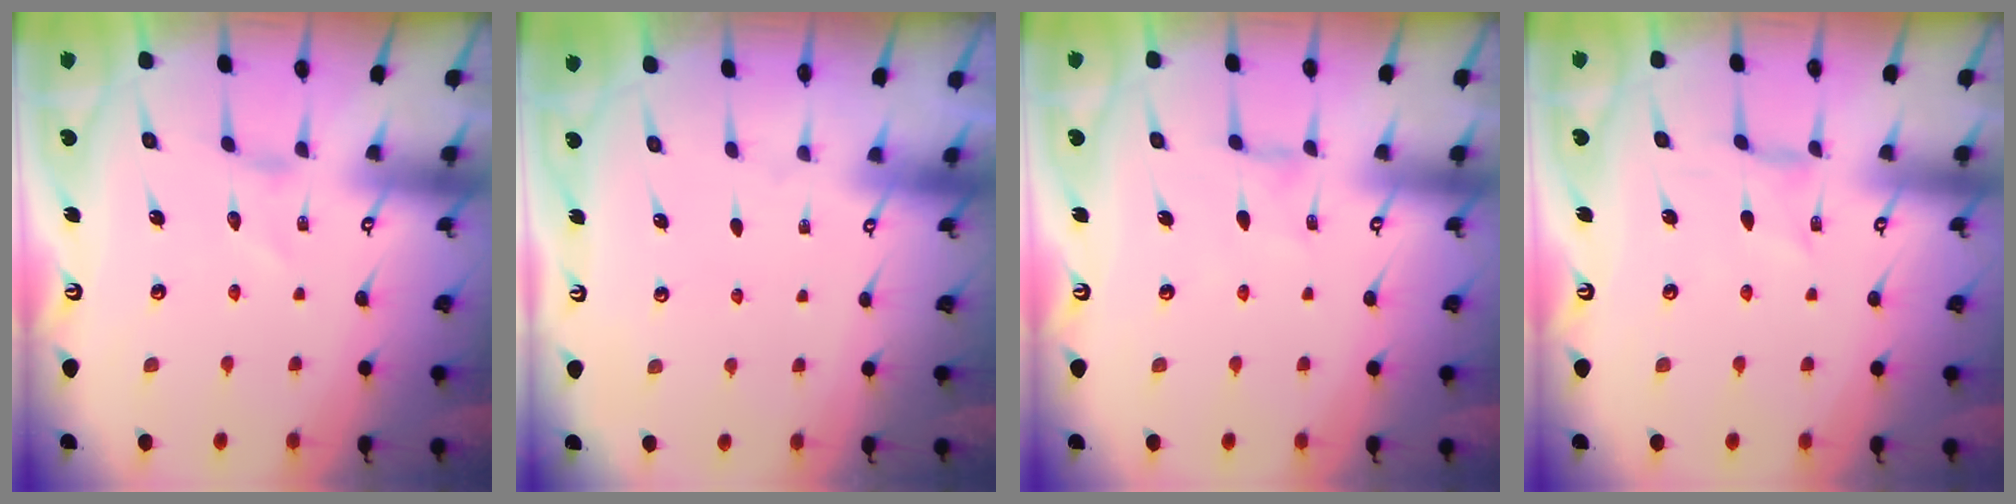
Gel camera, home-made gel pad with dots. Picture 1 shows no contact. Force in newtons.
{"total": 0.0}
{"total": 1.6, "press": 1.6, "slide": 0.1}
{"total": 0.0}